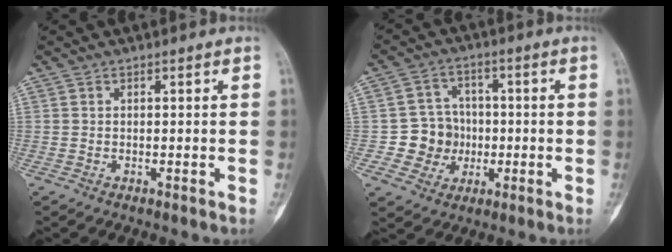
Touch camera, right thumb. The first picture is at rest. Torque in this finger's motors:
{"motor_torque": [0.51, 0.36, 0.55, -0.31, 0.03]}